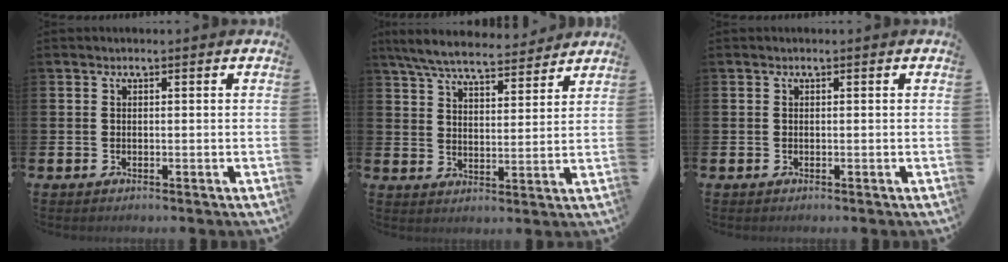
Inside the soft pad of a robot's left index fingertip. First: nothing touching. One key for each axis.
{"total": 7.3, "fx": 6.8, "fy": 1.2, "fz": 2.2, "tx": -0.074, "ty": -0.034, "tz": 0.123}
{"total": 0.0}